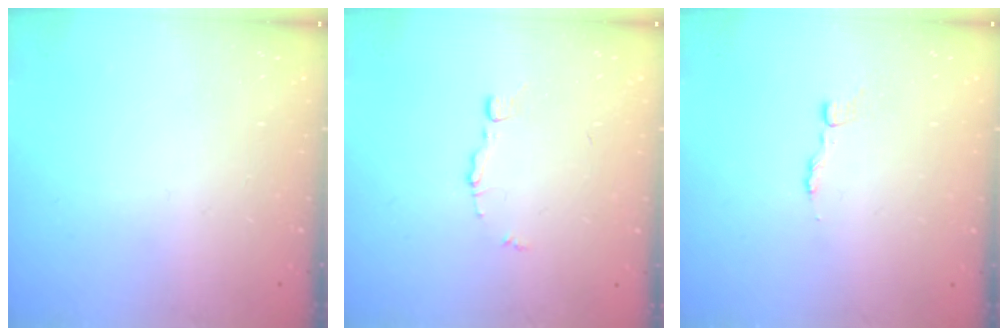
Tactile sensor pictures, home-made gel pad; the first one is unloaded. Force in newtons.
{"total": 4.5, "press": 4.5, "slide": 0.3}
{"total": 2.5, "press": 2.5, "slide": 0.3}